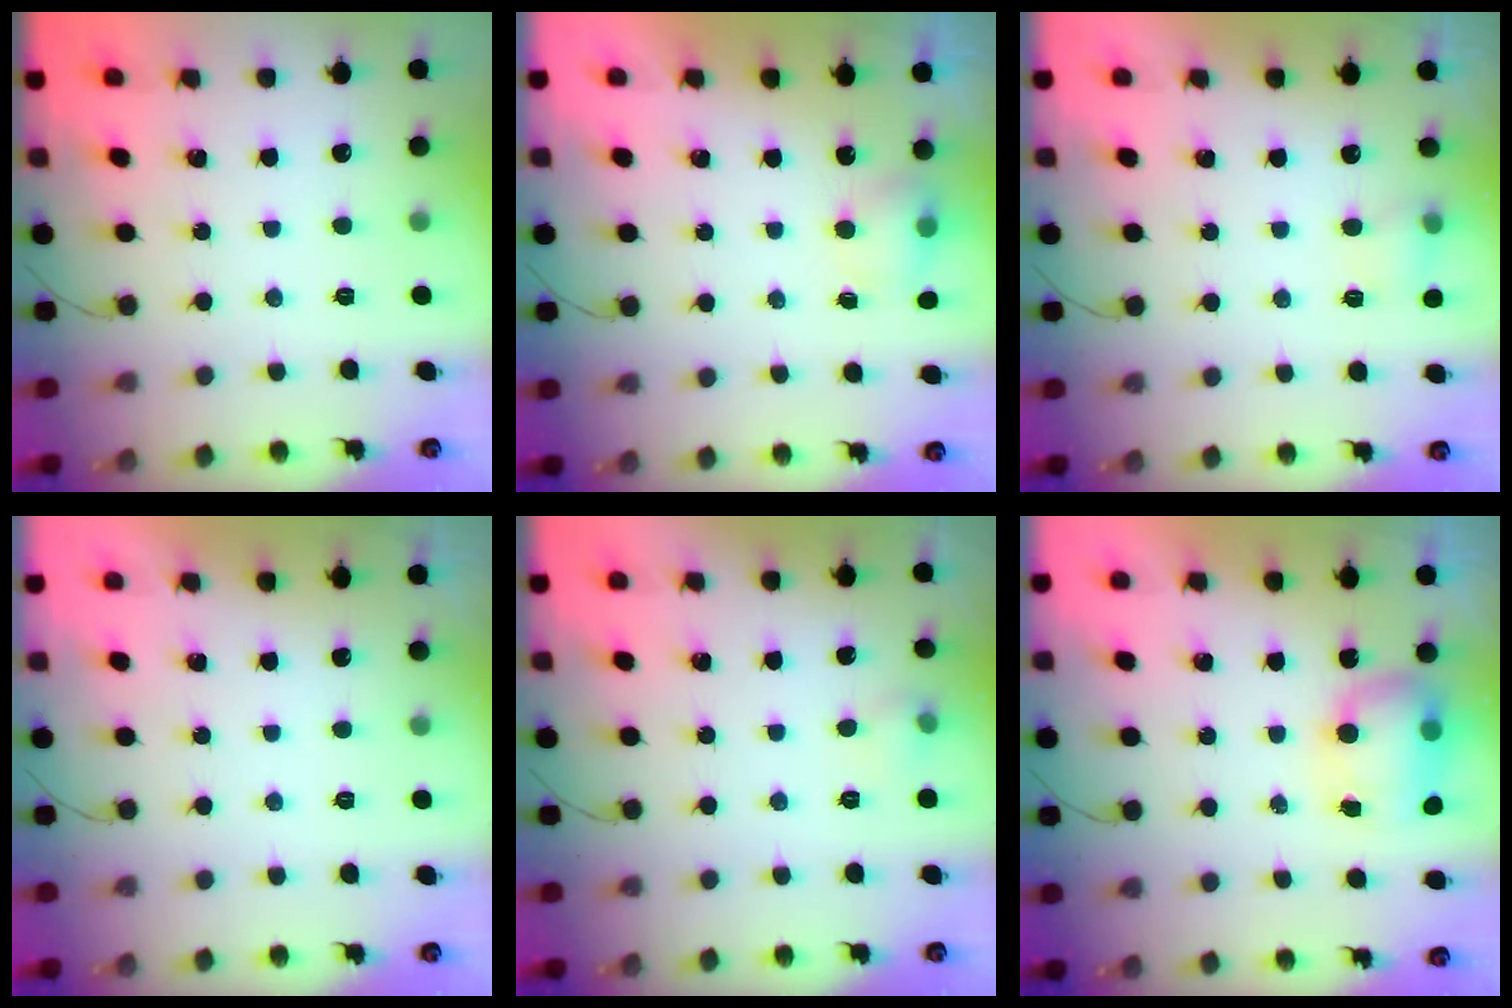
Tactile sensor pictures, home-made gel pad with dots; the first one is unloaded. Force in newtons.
{"total": 4.8, "press": 4.6, "slide": 1.0}
{"total": 4.9, "press": 4.7, "slide": 1.3}
{"total": 0.0}
{"total": 5.3, "press": 5.1, "slide": 1.5}
{"total": 7.7, "press": 7.6, "slide": 1.4}